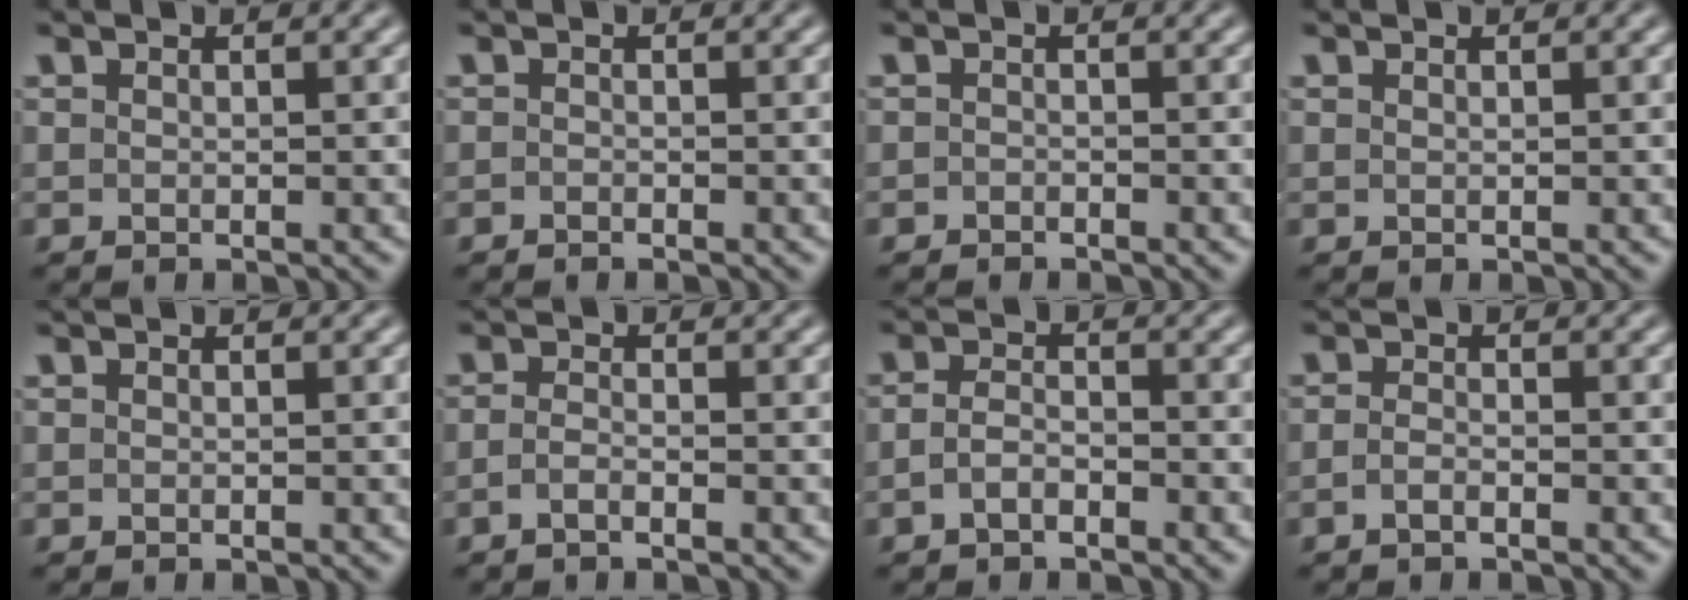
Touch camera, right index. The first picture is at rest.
{"total": 0.9, "force": [-0.7, -0.6, -0.2], "torque": [0.008, -0.006, -0.009]}
{"total": 1.0, "force": [-0.9, -0.4, -0.4], "torque": [0.011, -0.009, -0.010]}
{"total": 0.5, "force": [0.2, -0.5, 0.0], "torque": [0.004, -0.002, 0.007]}
{"total": 0.0}
{"total": 1.5, "force": [-1.2, -0.4, 0.8], "torque": [-0.017, -0.007, -0.019]}
{"total": 2.0, "force": [-1.5, 0.6, 1.0], "torque": [-0.016, -0.008, -0.023]}
{"total": 1.3, "force": [-1.1, -0.4, 0.6], "torque": [-0.010, -0.006, -0.018]}